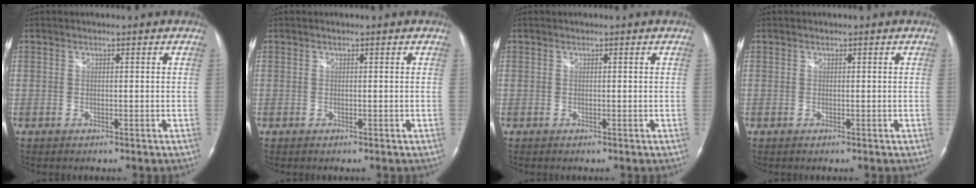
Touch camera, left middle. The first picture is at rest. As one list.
[{"total": 0.0}, {"total": 0.0}, {"total": 0.0}]